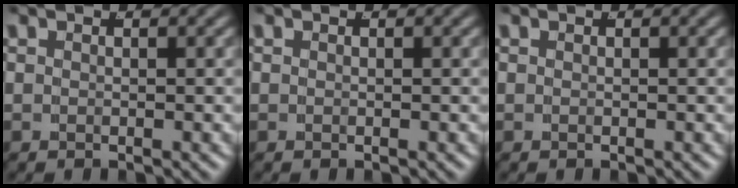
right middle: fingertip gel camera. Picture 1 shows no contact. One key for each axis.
{"total": 0.0}
{"total": 0.0}